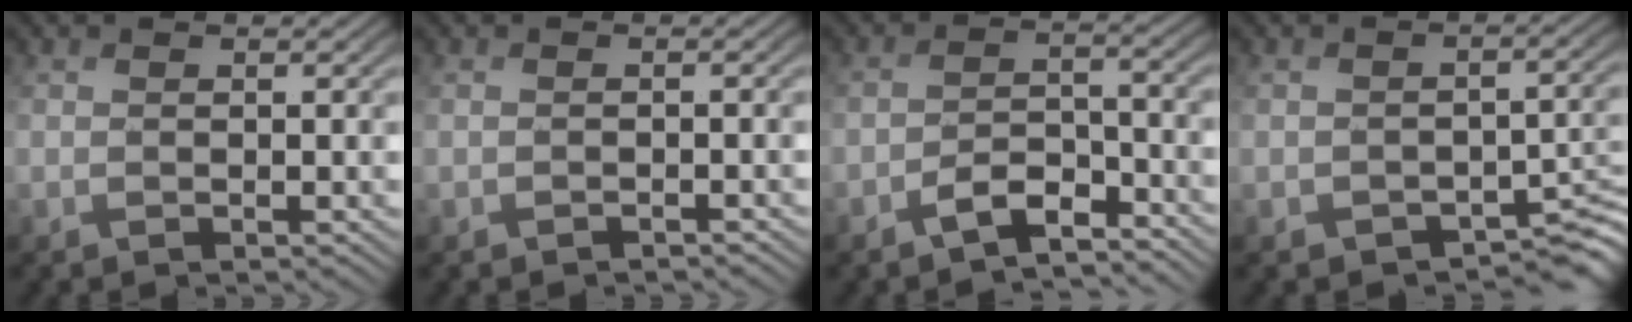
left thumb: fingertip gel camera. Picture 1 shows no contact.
{"total": 0.9, "force": [-0.9, -0.1, 0.0], "torque": [0.009, -0.001, -0.015]}
{"total": 4.2, "force": [-3.6, 1.0, 1.9], "torque": [-0.025, 0.007, -0.066]}
{"total": 5.8, "force": [-4.1, 3.2, 2.6], "torque": [-0.023, -0.015, -0.052]}